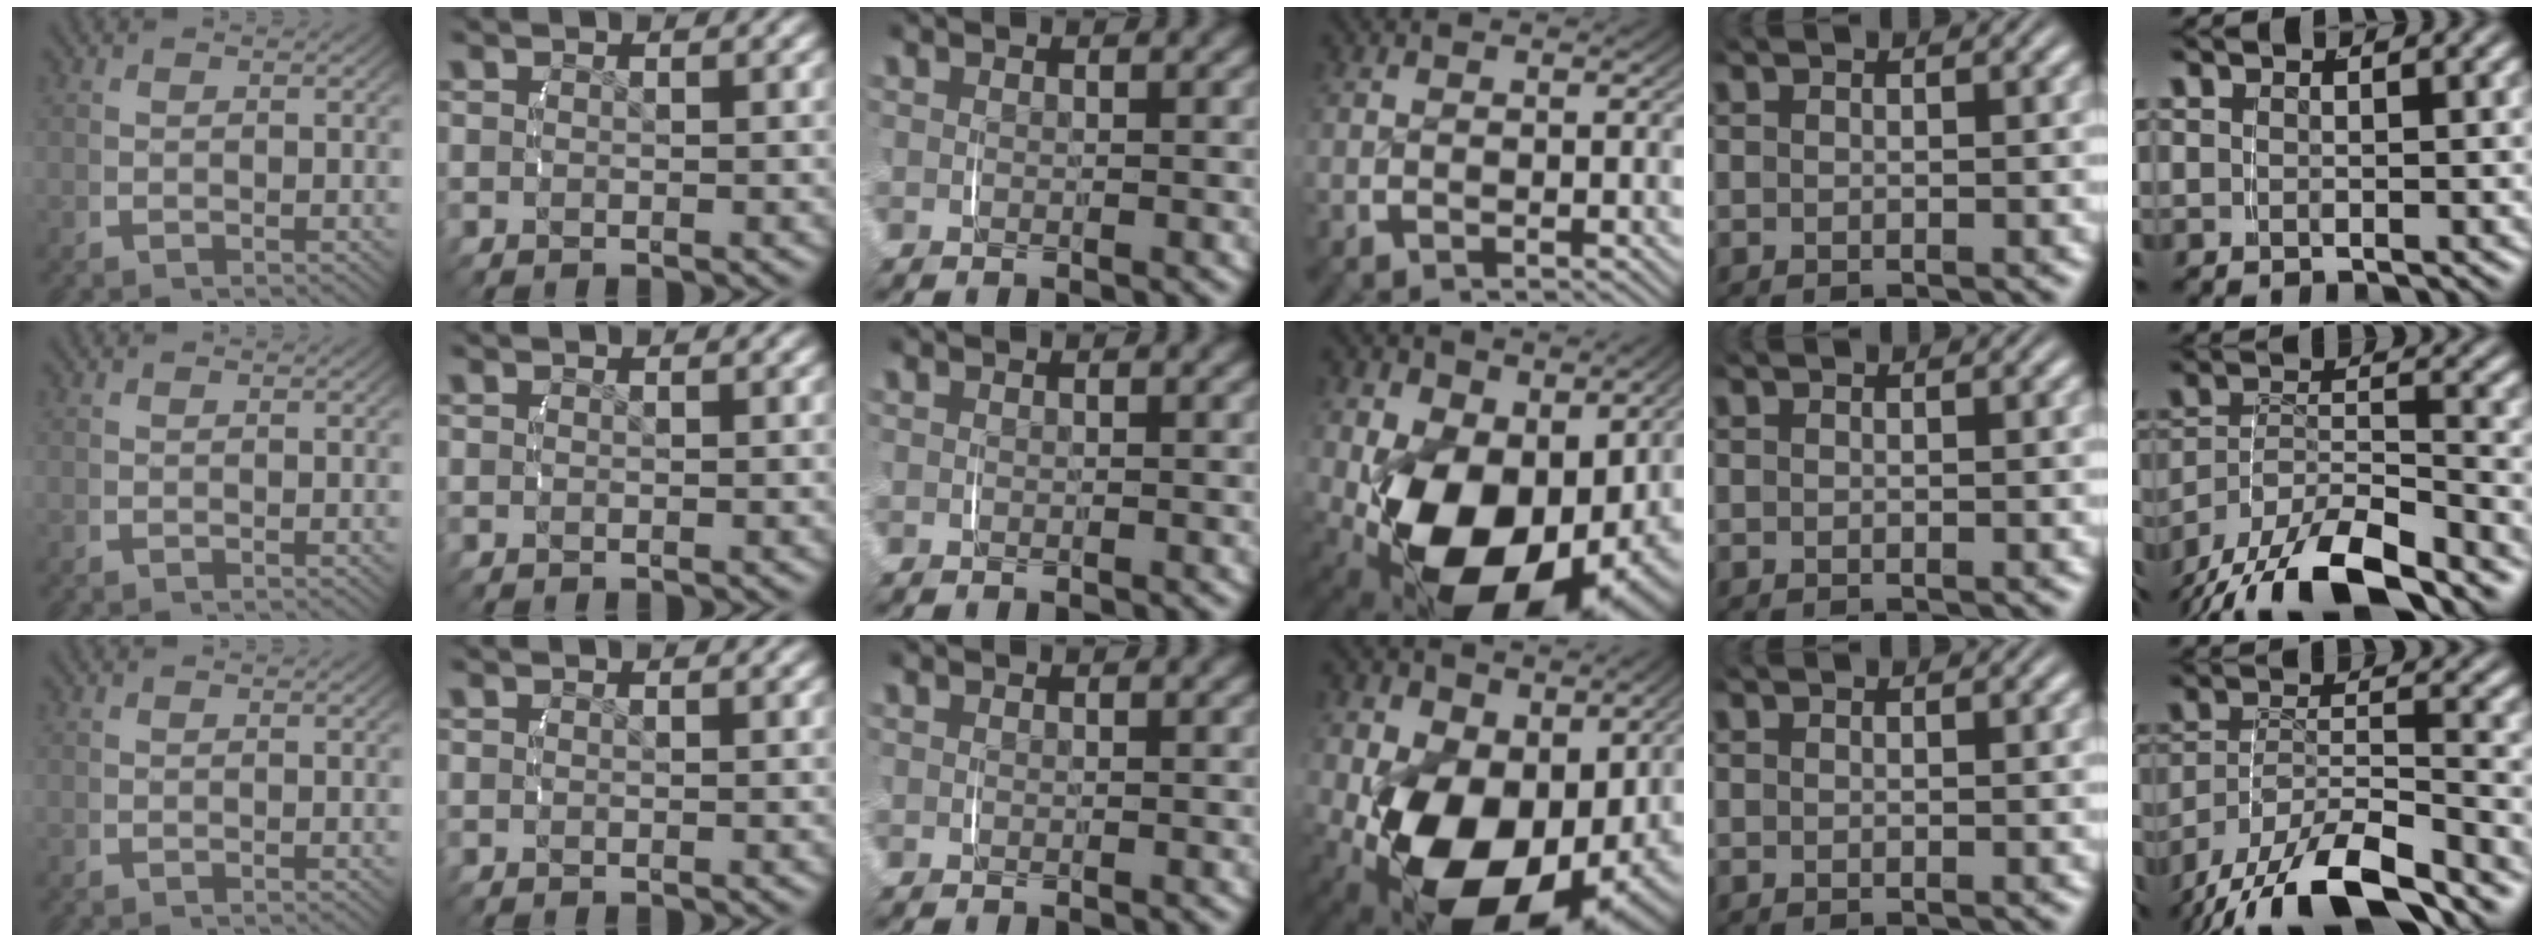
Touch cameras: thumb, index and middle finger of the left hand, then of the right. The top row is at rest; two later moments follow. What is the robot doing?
{"motion": "lift_and_place", "object": "backpack"}